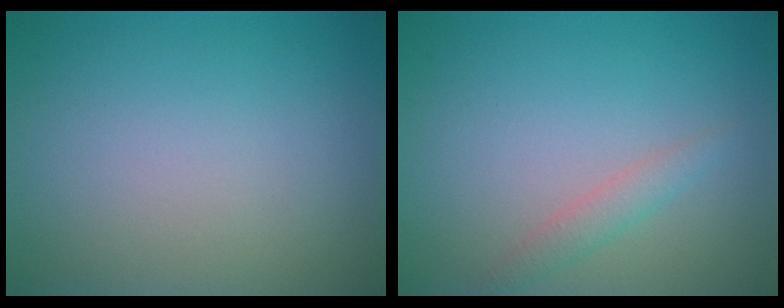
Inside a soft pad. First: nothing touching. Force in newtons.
{"total": 1.4, "press": 1.4, "slide": 0.1}